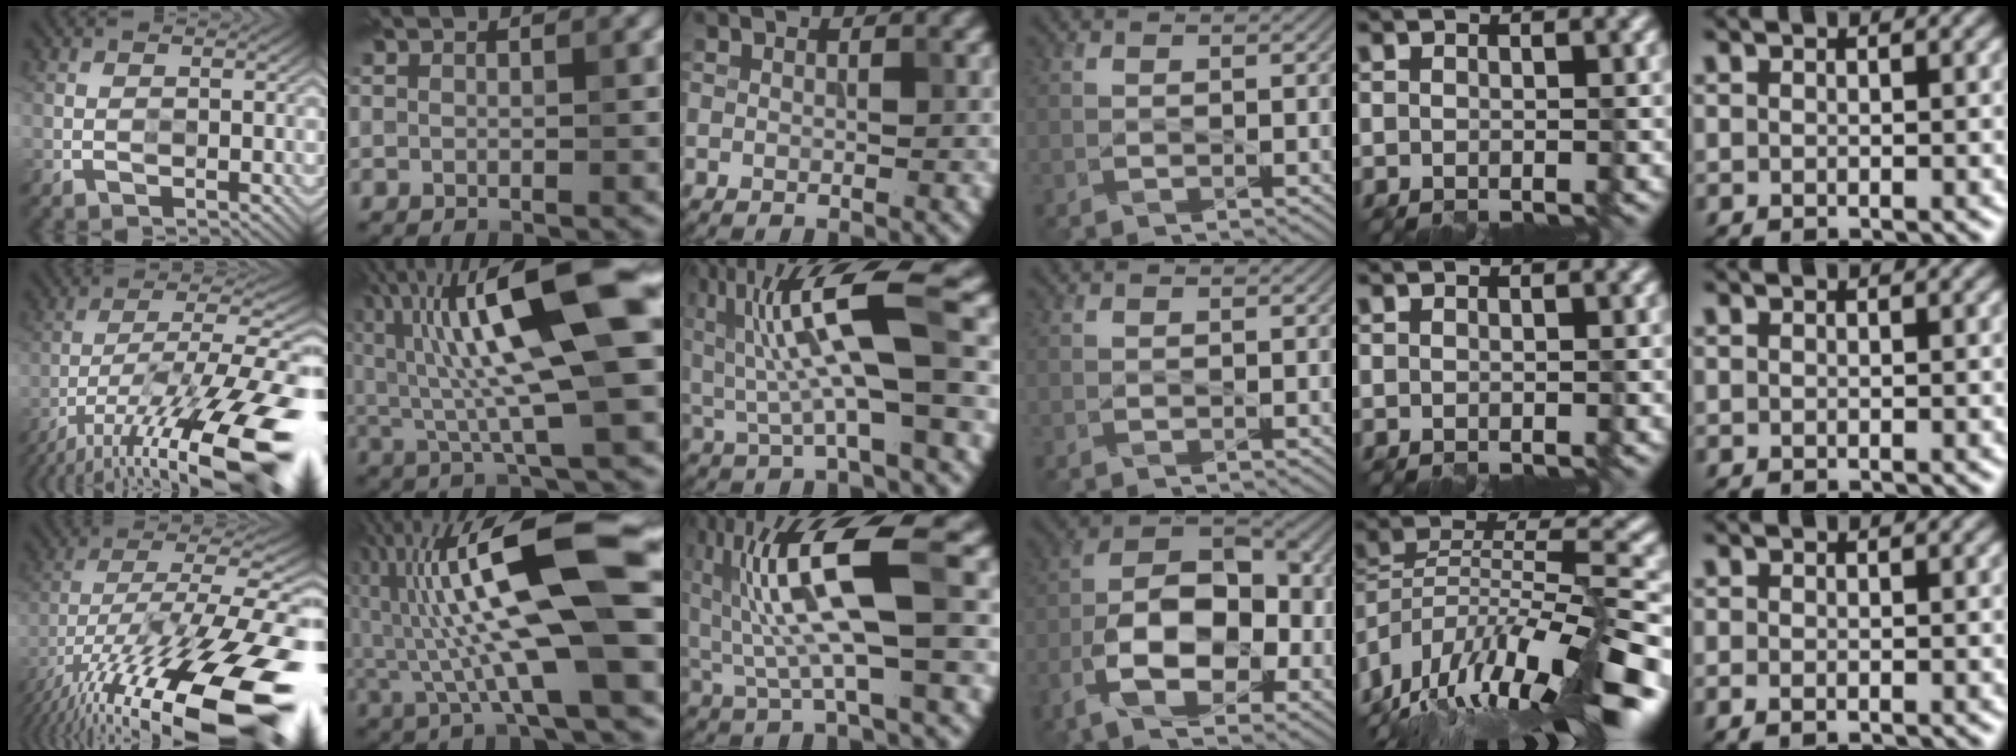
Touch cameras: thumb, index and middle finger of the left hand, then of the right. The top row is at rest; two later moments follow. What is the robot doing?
{"motion": "wipe", "object": "glass cup"}